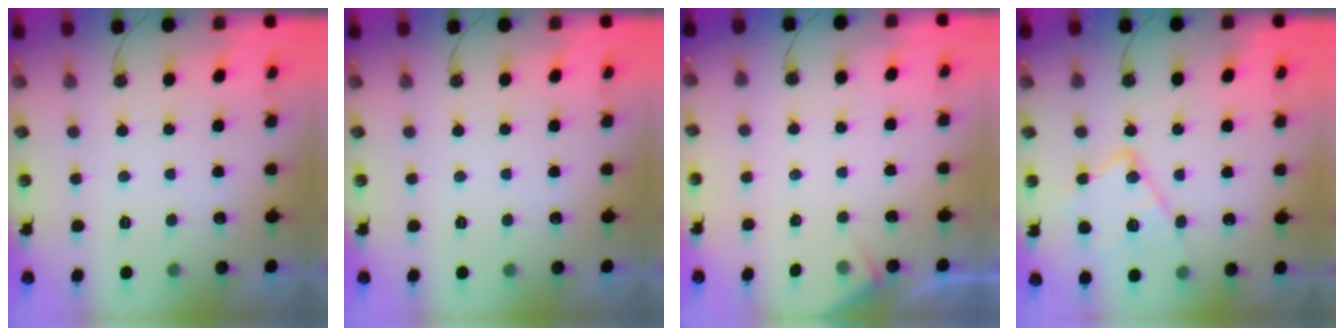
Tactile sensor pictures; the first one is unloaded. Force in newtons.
{"total": 0.0}
{"total": 3.3, "press": 3.3, "slide": 0.4}
{"total": 14.5, "press": 14.5, "slide": 0.7}